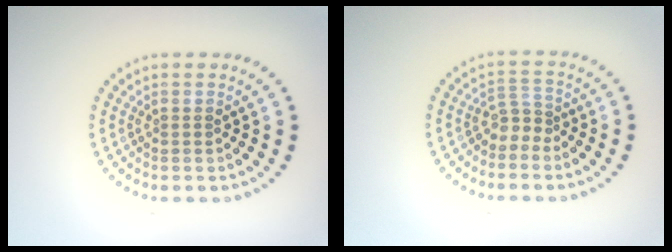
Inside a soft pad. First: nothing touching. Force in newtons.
{"total": 1.9, "press": 1.2, "slide": 1.4}